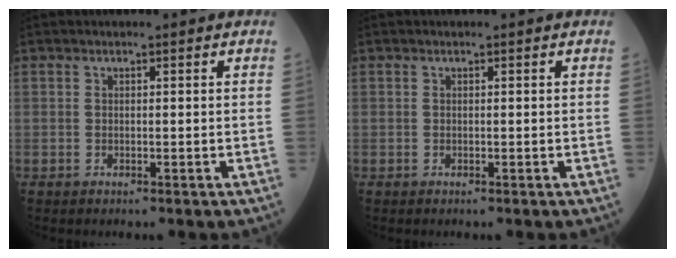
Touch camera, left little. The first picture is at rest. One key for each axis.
{"total": 0.0}